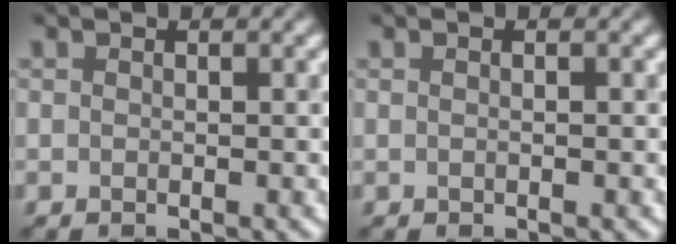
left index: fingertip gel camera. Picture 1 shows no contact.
{"total": 1.4, "force": [0.4, 0.7, 1.2], "torque": [0.001, -0.003, -0.013]}